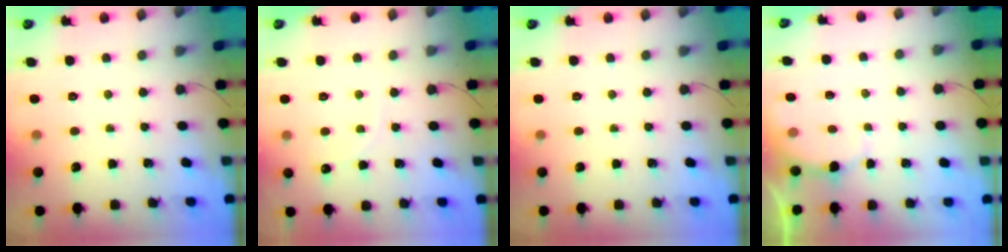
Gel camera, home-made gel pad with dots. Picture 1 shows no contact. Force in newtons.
{"total": 6.1, "press": 5.9, "slide": 1.4}
{"total": 0.0}
{"total": 2.8, "press": 2.7, "slide": 0.7}